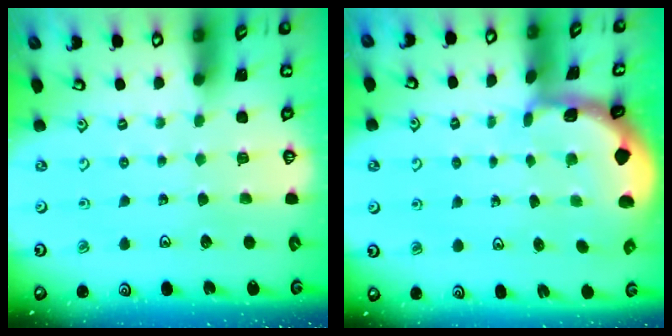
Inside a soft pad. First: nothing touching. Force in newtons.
{"total": 2.3, "press": 2.3, "slide": 0.3}